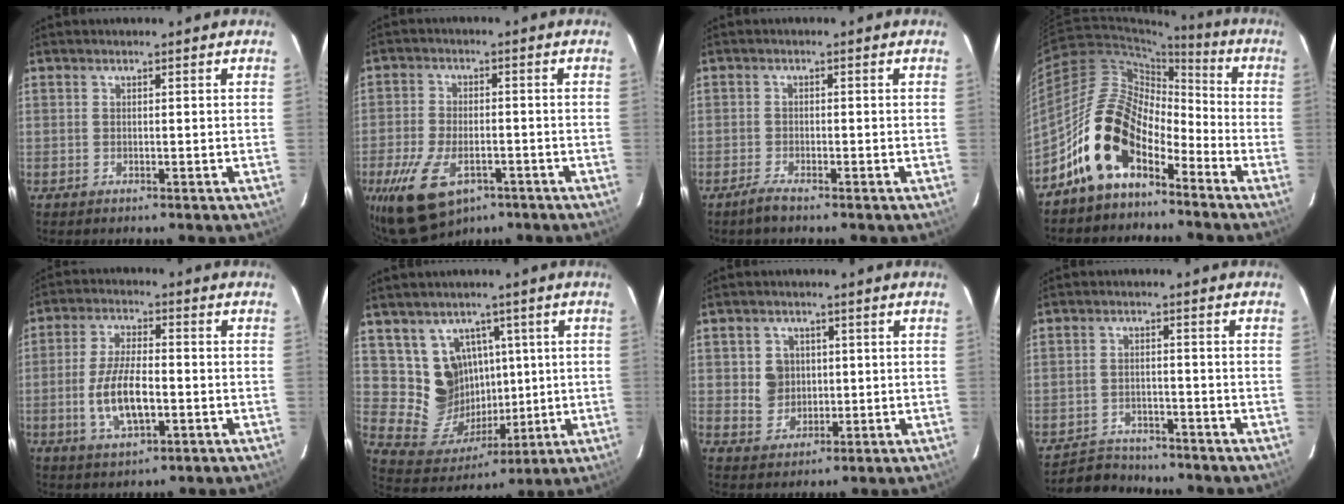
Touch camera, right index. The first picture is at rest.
{"total": 13.8, "force": [-7.4, 7.5, 8.9], "torque": [-0.204, -0.028, -0.124]}
{"total": 2.3, "force": [-1.9, 0.3, 1.2], "torque": [-0.034, -0.004, -0.040]}
{"total": 14.6, "force": [-8.7, 7.8, 8.7], "torque": [-0.159, 0.018, -0.169]}
{"total": 10.1, "force": [-2.4, 3.9, 9.0], "torque": [-0.180, -0.003, -0.040]}
{"total": 12.8, "force": [3.9, 11.3, 4.6], "torque": [-0.103, 0.004, 0.100]}
{"total": 5.4, "force": [0.7, 5.1, 1.7], "torque": [-0.035, 0.011, 0.023]}
{"total": 6.5, "force": [-6.1, 2.3, 0.4], "torque": [-0.028, 0.007, -0.097]}